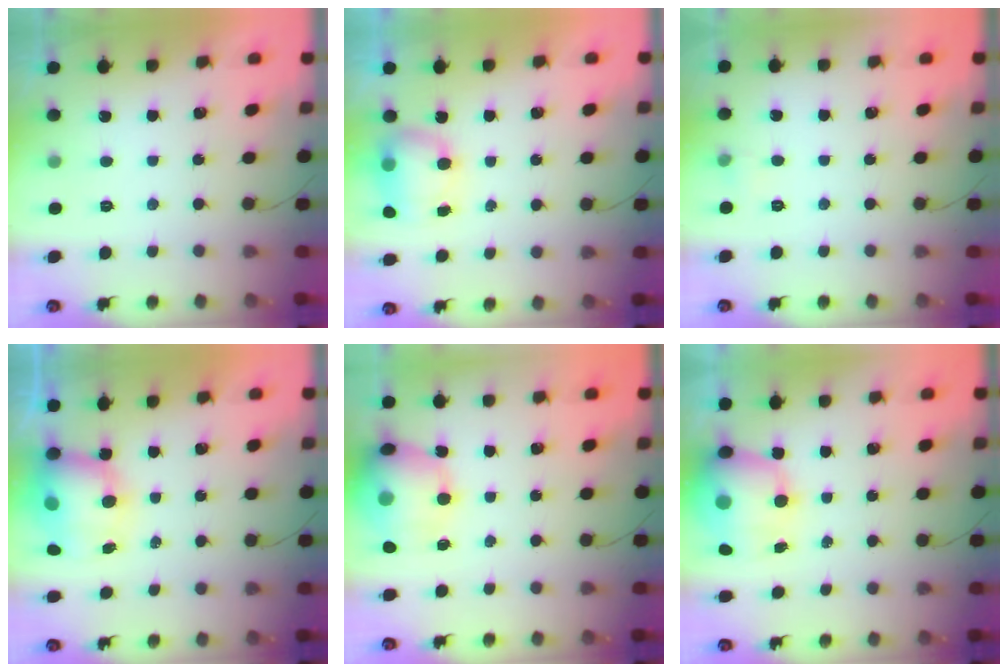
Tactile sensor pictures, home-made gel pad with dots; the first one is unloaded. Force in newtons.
{"total": 7.4, "press": 7.2, "slide": 1.9}
{"total": 3.0, "press": 2.7, "slide": 1.3}
{"total": 10.1, "press": 9.8, "slide": 2.3}
{"total": 15.8, "press": 15.7, "slide": 2.3}
{"total": 12.8, "press": 12.4, "slide": 3.3}